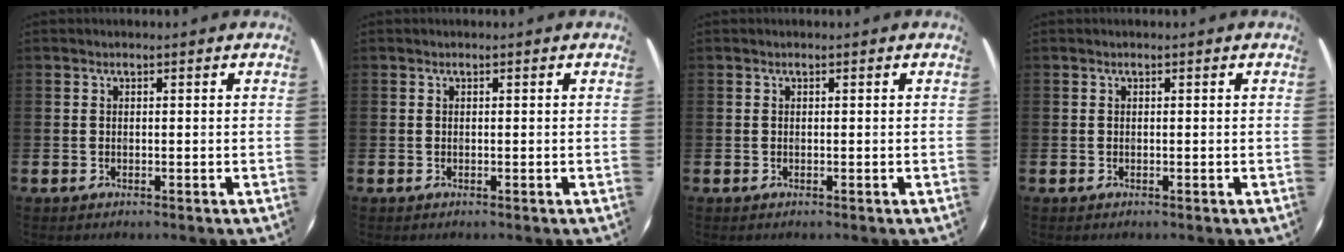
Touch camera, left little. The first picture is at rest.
{"total": 0.0}
{"total": 0.0}
{"total": 0.0}